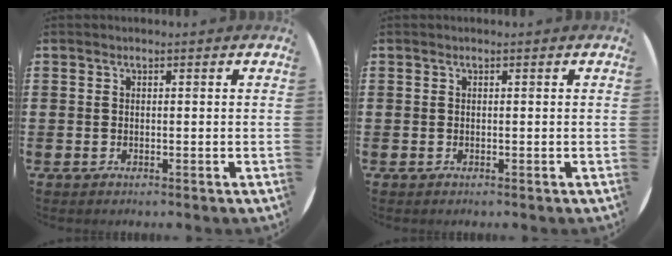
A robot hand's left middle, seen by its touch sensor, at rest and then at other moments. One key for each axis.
{"total": 0.0}